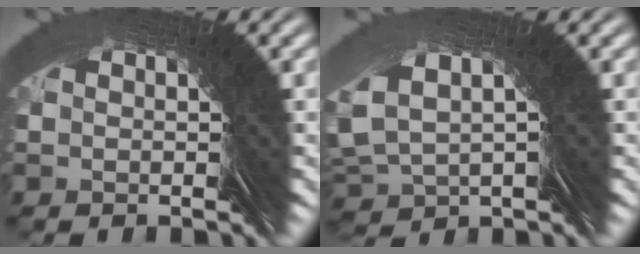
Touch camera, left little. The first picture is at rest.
{"total": 3.8, "force": [2.5, 2.0, 2.1], "torque": [-0.064, 0.010, 0.034]}